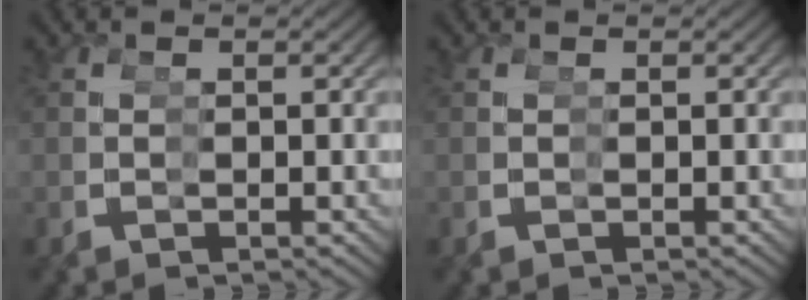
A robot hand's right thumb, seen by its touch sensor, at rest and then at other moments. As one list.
[{"total": 0.0}]